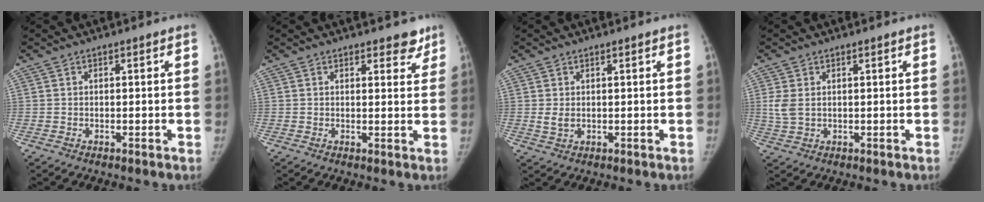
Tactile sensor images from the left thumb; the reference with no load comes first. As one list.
[{"total": 3.7, "force": [2.9, 1.7, 1.5], "torque": [0.011, -0.017, 0.033]}, {"total": 2.2, "force": [0.6, 1.2, 1.7], "torque": [-0.029, -0.006, 0.017]}, {"total": 3.4, "force": [0.8, 2.1, 2.5], "torque": [-0.061, -0.003, 0.022]}]